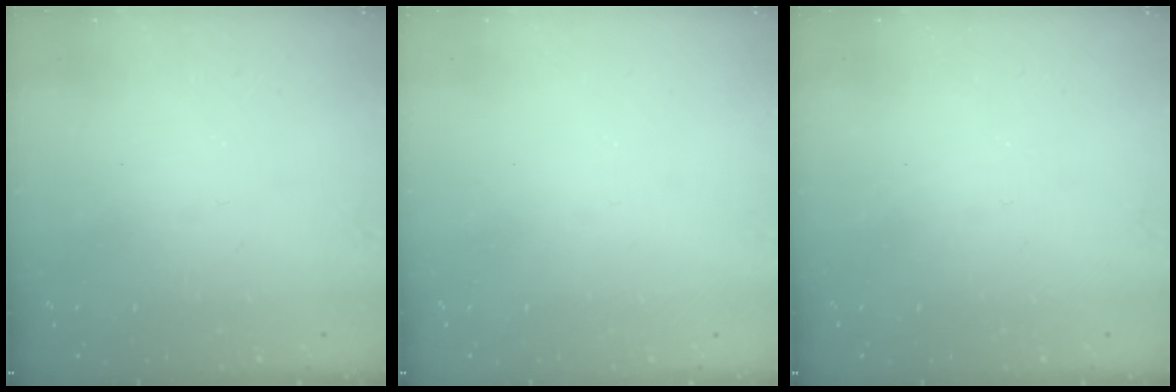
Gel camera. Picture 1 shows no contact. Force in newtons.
{"total": 0.0}
{"total": 0.0}